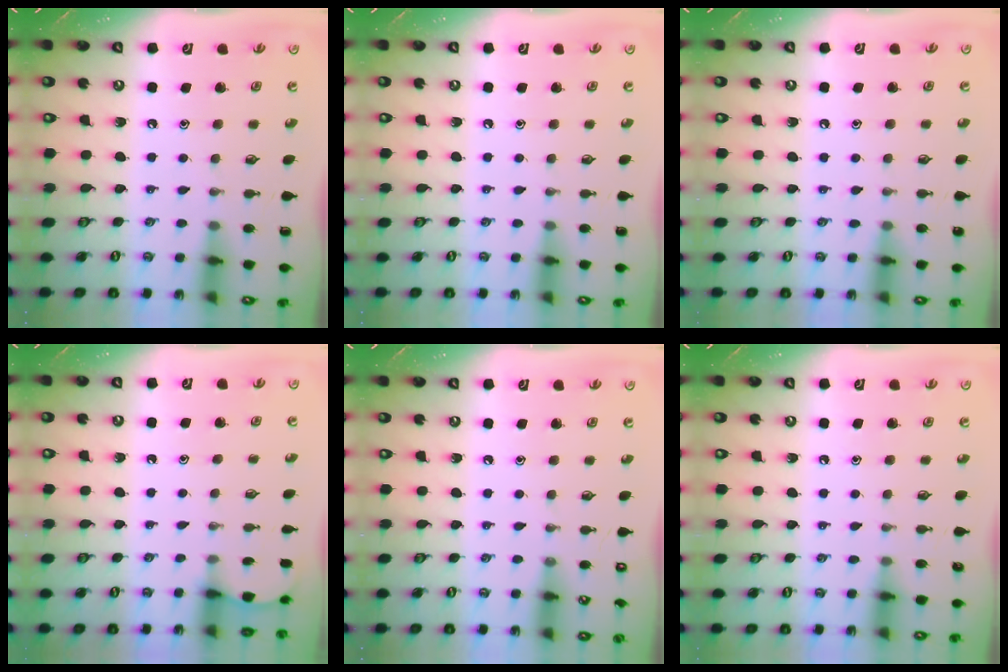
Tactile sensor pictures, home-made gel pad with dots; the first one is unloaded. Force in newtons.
{"total": 0.0}
{"total": 5.2, "press": 5.2, "slide": 0.5}
{"total": 2.4, "press": 2.4, "slide": 0.2}
{"total": 0.0}
{"total": 3.9, "press": 3.9, "slide": 0.5}